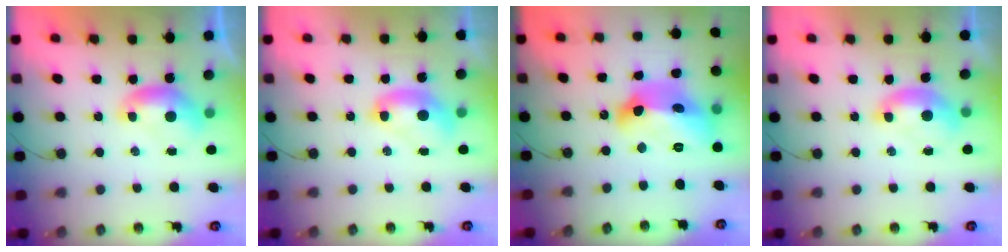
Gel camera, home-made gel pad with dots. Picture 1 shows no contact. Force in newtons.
{"total": 2.5, "press": 2.5, "slide": 0.1}
{"total": 15.6, "press": 15.5, "slide": 1.3}
{"total": 1.7, "press": 1.5, "slide": 0.7}